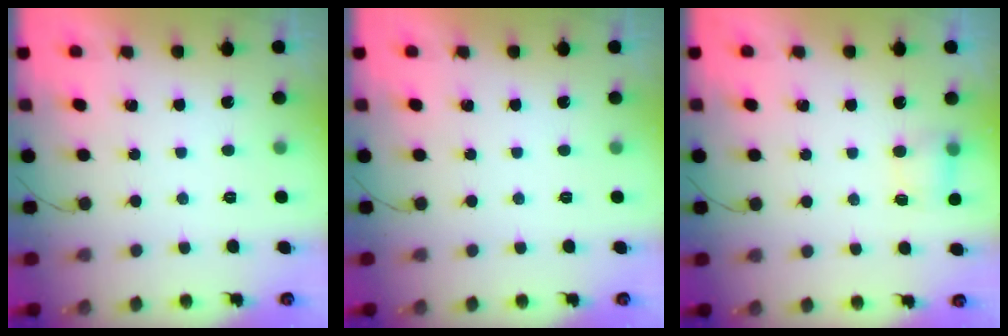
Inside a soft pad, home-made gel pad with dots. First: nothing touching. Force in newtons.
{"total": 0.0}
{"total": 5.0, "press": 4.8, "slide": 1.0}